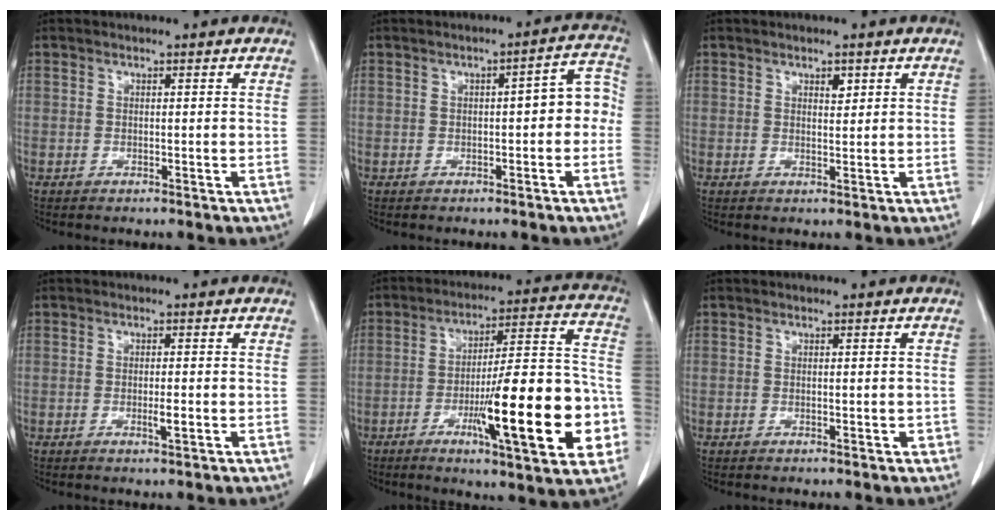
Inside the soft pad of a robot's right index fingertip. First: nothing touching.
{"total": 5.4, "force": [-0.5, 1.7, 5.1], "torque": [-0.057, 0.032, -0.008]}
{"total": 1.5, "force": [0.9, 0.7, 1.0], "torque": [-0.014, -0.004, 0.013]}
{"total": 1.9, "force": [-0.5, 0.2, 1.8], "torque": [-0.033, -0.004, -0.007]}
{"total": 21.2, "force": [-6.4, 3.3, 20.0], "torque": [-0.254, 0.013, -0.087]}
{"total": 1.1, "force": [-0.2, 0.5, 1.0], "torque": [-0.013, 0.001, -0.001]}